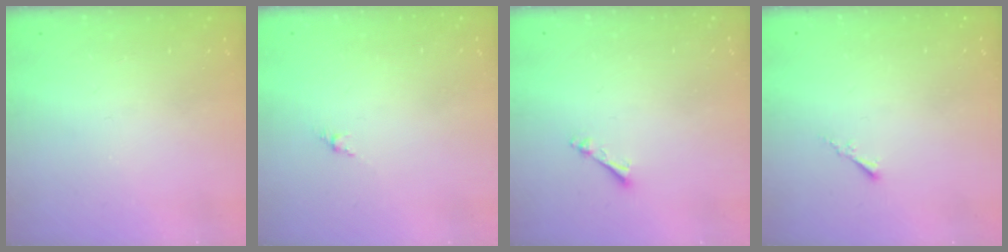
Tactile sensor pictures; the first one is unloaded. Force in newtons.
{"total": 1.5, "press": 1.4, "slide": 0.6}
{"total": 2.4, "press": 2.3, "slide": 0.4}
{"total": 0.0}